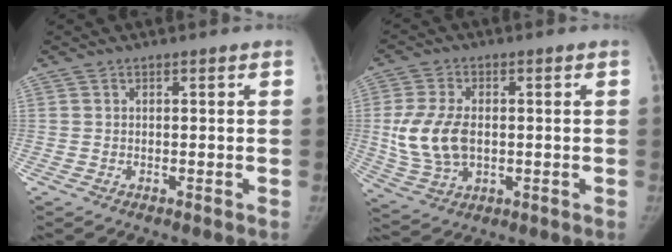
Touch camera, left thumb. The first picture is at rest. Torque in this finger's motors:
{"motor_torque": [0.04, 0.52, 0.11, -0.11, 0.11]}